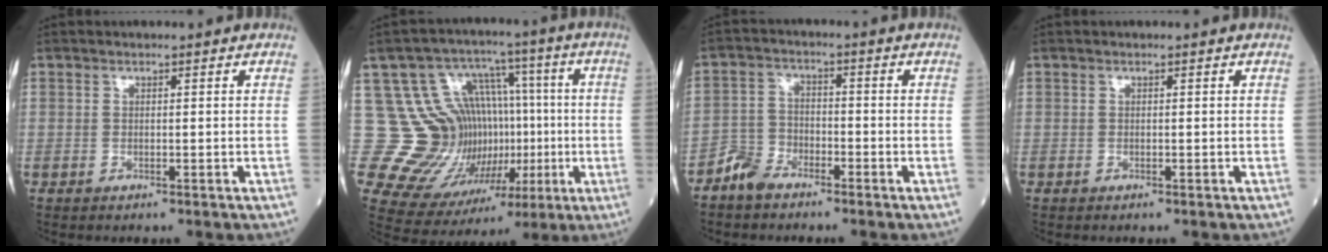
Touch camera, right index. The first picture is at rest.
{"total": 16.8, "force": [-0.3, 14.2, 9.0], "torque": [-0.148, 0.055, 0.027]}
{"total": 4.3, "force": [-3.6, 2.1, 1.1], "torque": [-0.023, 0.004, -0.074]}
{"total": 0.0}